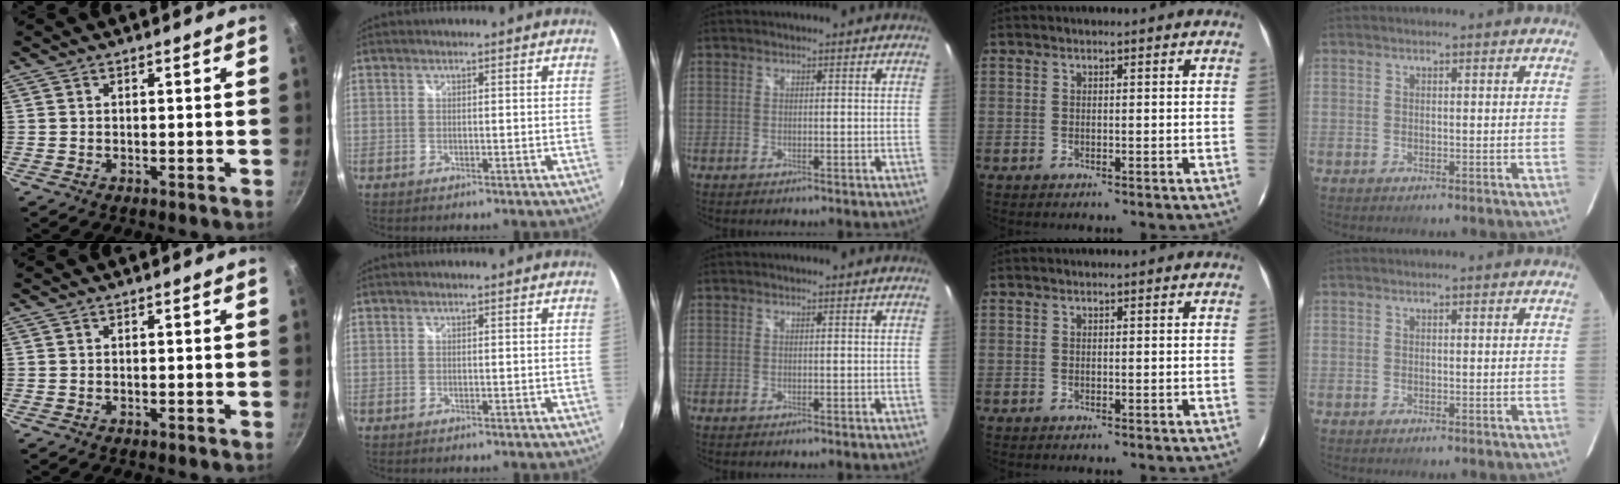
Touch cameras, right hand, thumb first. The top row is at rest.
{}